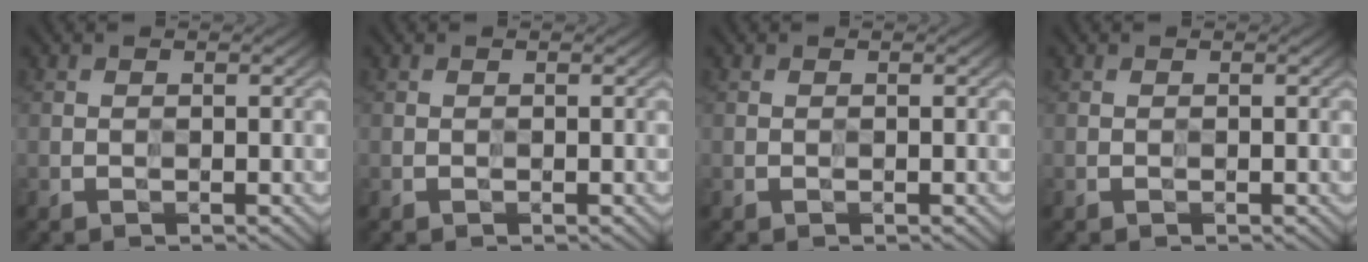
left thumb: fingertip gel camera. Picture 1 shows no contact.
{"total": 0.0}
{"total": 0.0}
{"total": 0.0}